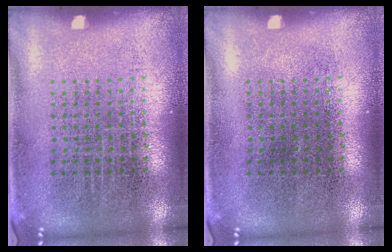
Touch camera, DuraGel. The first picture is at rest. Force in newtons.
{"total": 0.0}